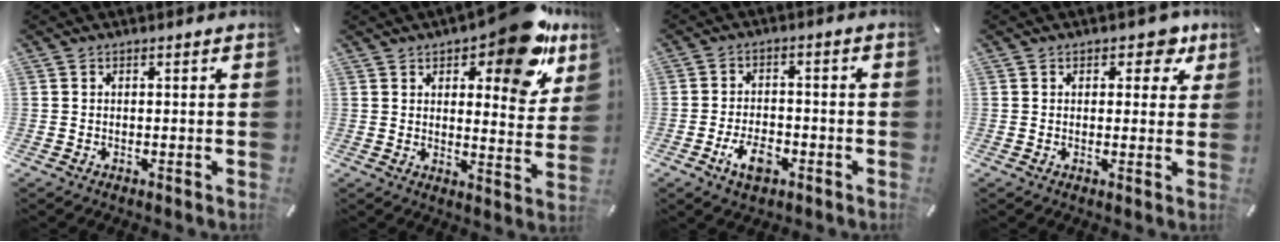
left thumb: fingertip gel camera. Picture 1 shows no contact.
{"total": 15.5, "force": [10.5, 5.8, 9.9], "torque": [-0.112, -0.076, 0.169]}
{"total": 6.8, "force": [-3.3, 3.6, 4.7], "torque": [-0.097, 0.012, -0.061]}
{"total": 5.9, "force": [3.3, 3.5, 3.4], "torque": [-0.021, -0.013, 0.048]}